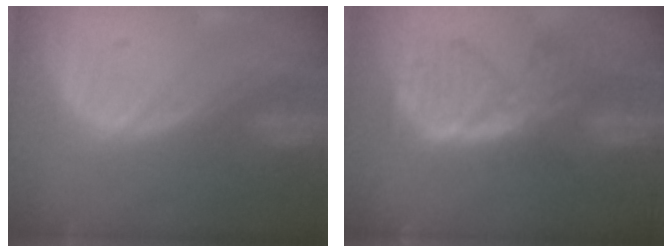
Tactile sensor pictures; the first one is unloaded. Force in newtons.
{"total": 8.0, "press": 7.1, "slide": 3.8}